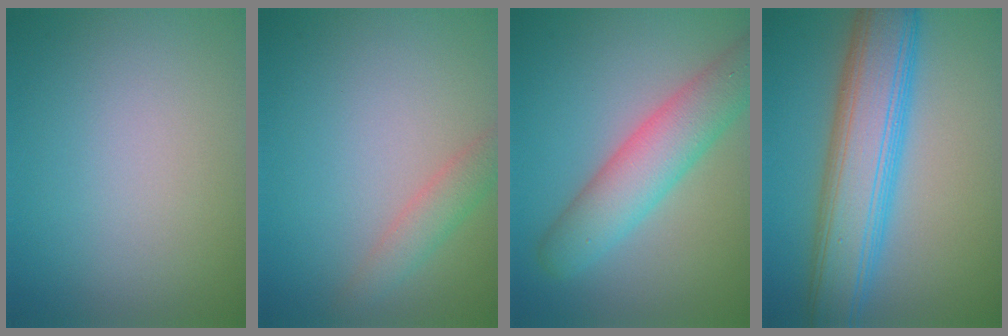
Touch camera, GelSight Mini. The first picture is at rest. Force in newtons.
{"total": 2.2, "press": 2.2, "slide": 0.1}
{"total": 6.2, "press": 6.2, "slide": 0.3}
{"total": 8.9, "press": 8.9, "slide": 0.2}